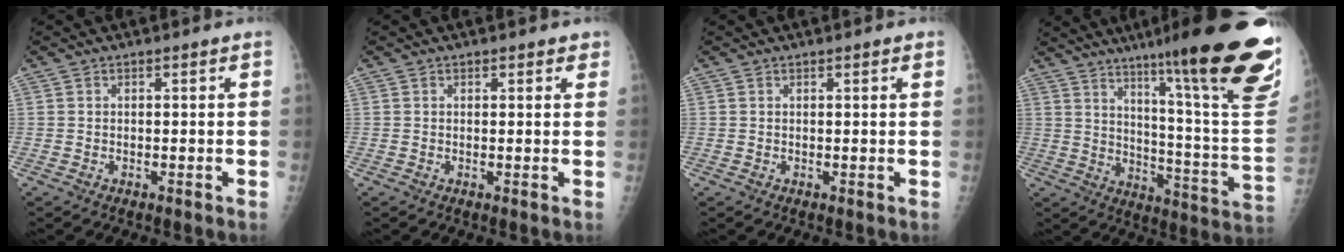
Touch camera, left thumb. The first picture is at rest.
{"total": 1.7, "force": [1.1, 0.9, 0.8], "torque": [0.008, -0.003, 0.009]}
{"total": 1.1, "force": [0.7, 0.2, 0.8], "torque": [-0.009, -0.001, 0.007]}
{"total": 30.1, "force": [18.3, 3.1, 23.7], "torque": [-0.268, -0.083, 0.266]}